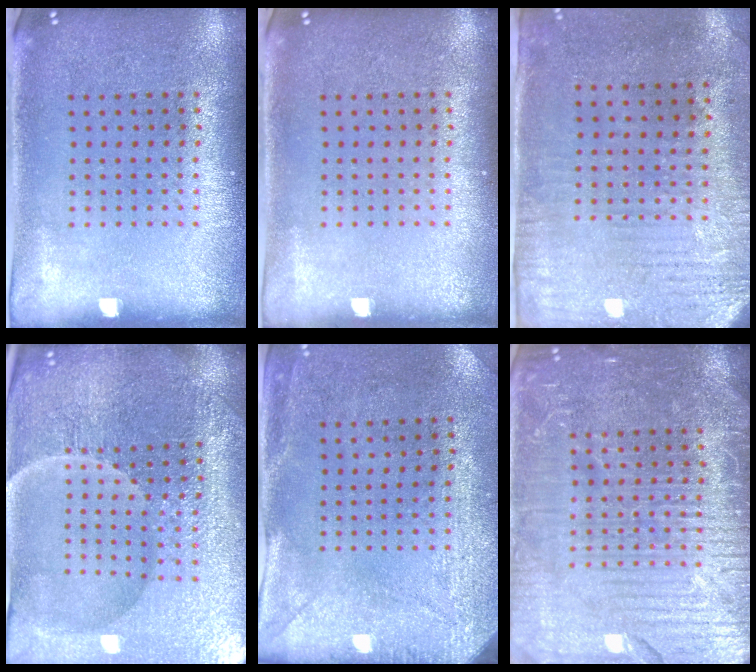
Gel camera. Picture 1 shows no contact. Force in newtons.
{"total": 0.0}
{"total": 3.0, "press": 2.5, "slide": 1.7}
{"total": 5.3, "press": 5.0, "slide": 1.5}
{"total": 2.9, "press": 2.3, "slide": 1.8}
{"total": 7.0, "press": 7.0, "slide": 0.9}